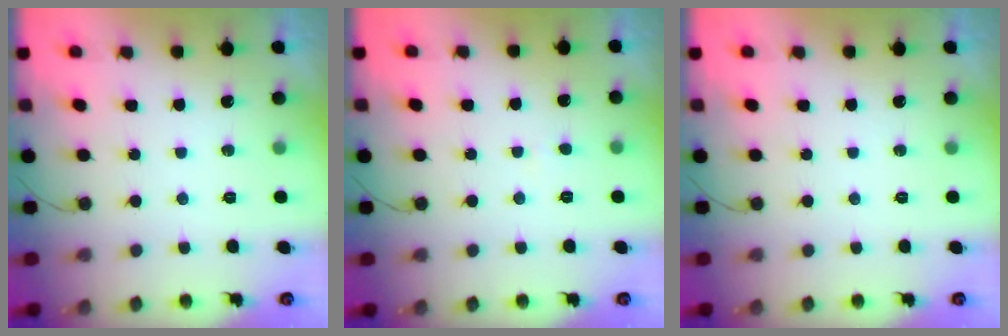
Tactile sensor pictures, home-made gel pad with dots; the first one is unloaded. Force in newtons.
{"total": 0.7, "press": 0.7, "slide": 0.1}
{"total": 0.0}